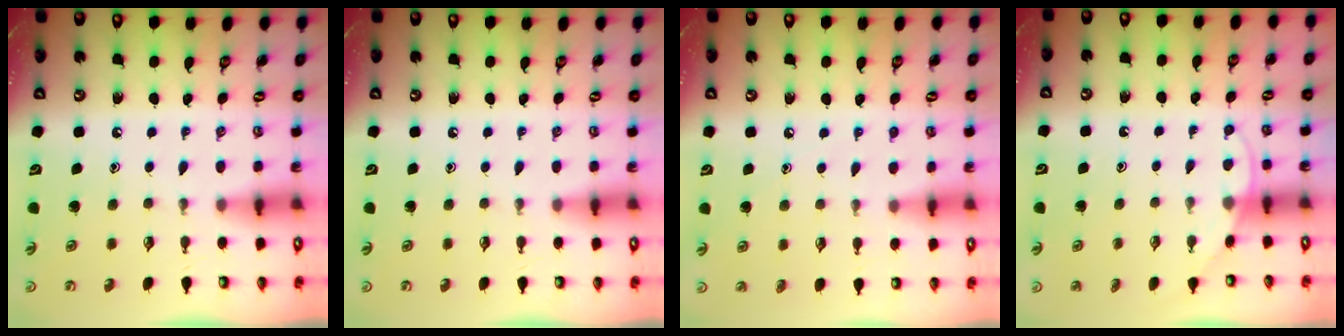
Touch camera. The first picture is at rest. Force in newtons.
{"total": 0.0}
{"total": 3.7, "press": 3.7, "slide": 0.4}
{"total": 5.1, "press": 5.1, "slide": 0.5}